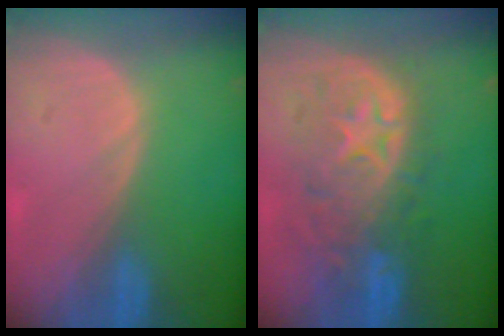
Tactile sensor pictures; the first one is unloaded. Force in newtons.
{"total": 10.4, "press": 9.4, "slide": 4.3}